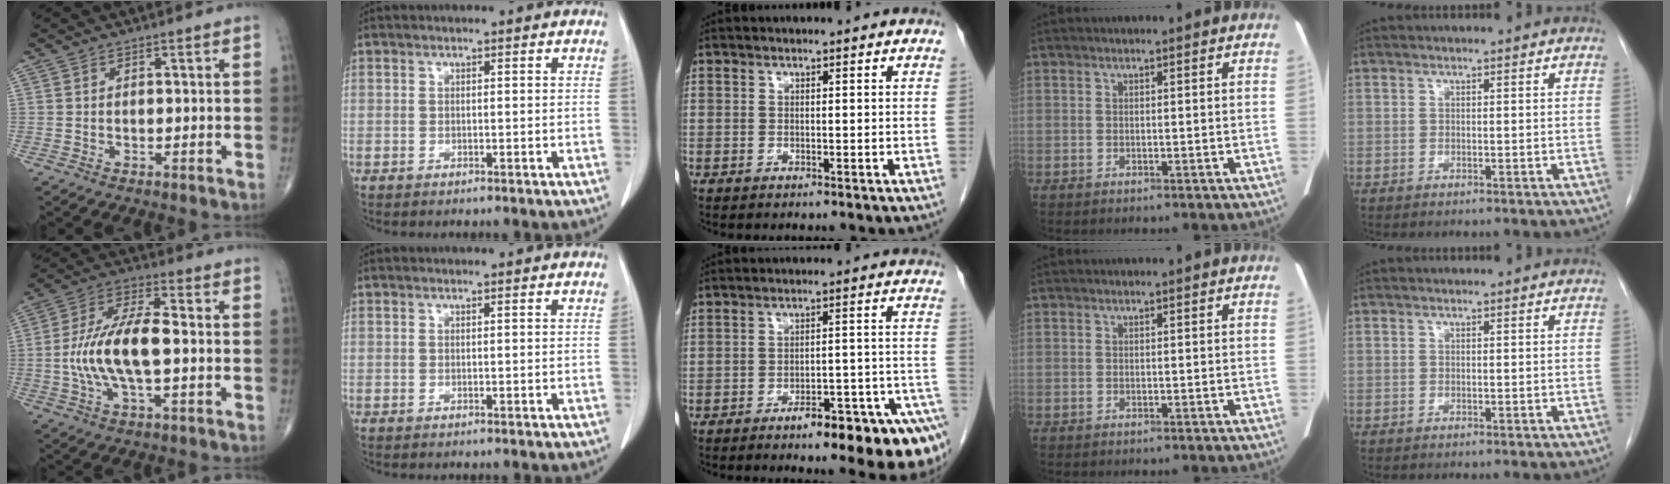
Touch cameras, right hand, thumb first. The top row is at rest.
{"thumb": {"total": 13.8, "force": [-1.3, 5.4, 12.6], "torque": [-0.253, 0.022, -0.028]}, "middle": {"total": 13.4, "force": [-8.8, 1.7, 10.0], "torque": [-0.059, 0.026, -0.116]}}